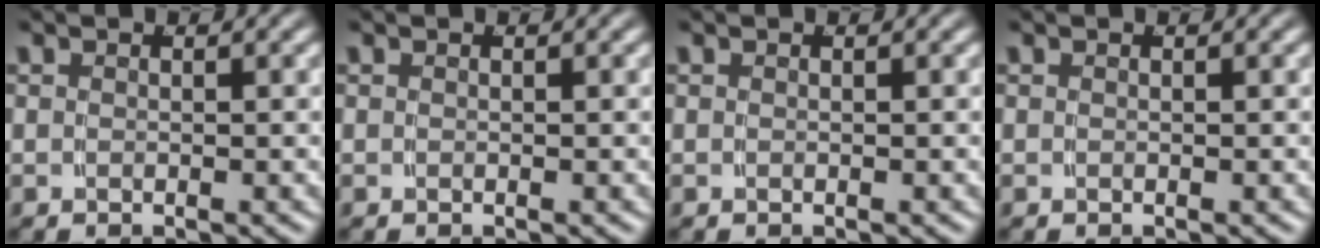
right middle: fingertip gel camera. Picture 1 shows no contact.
{"total": 0.0}
{"total": 0.0}
{"total": 0.0}